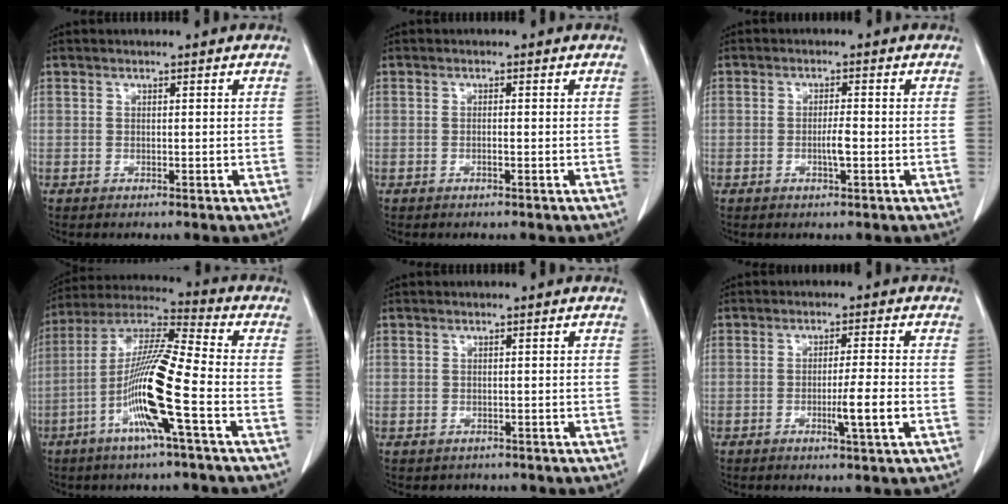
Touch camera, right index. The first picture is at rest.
{"total": 0.7, "force": [-0.2, 0.0, 0.6], "torque": [-0.012, 0.001, -0.002]}
{"total": 2.4, "force": [-0.6, 0.3, 2.3], "torque": [-0.042, 0.000, -0.010]}
{"total": 14.7, "force": [-4.9, -0.2, 13.9], "torque": [-0.279, -0.004, -0.102]}
{"total": 1.4, "force": [-0.7, 1.2, -0.1], "torque": [-0.002, 0.004, -0.009]}
{"total": 5.0, "force": [-1.5, -0.5, 4.7], "torque": [-0.075, -0.008, -0.025]}